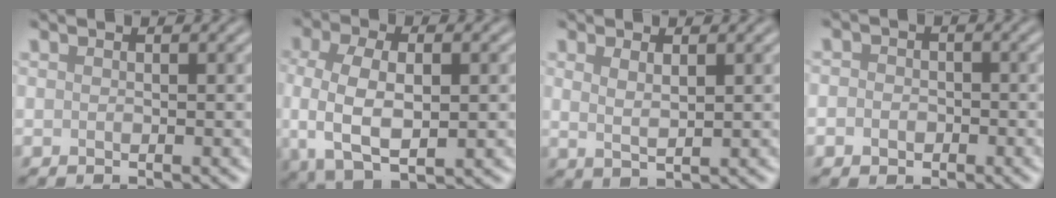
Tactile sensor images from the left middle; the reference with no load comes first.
{"total": 7.6, "force": [-0.9, 4.0, 6.4], "torque": [-0.133, -0.012, -0.014]}
{"total": 1.8, "force": [0.8, 0.6, 1.5], "torque": [-0.028, -0.005, 0.019]}
{"total": 2.3, "force": [-0.4, 2.1, 0.9], "torque": [0.006, 0.004, -0.023]}